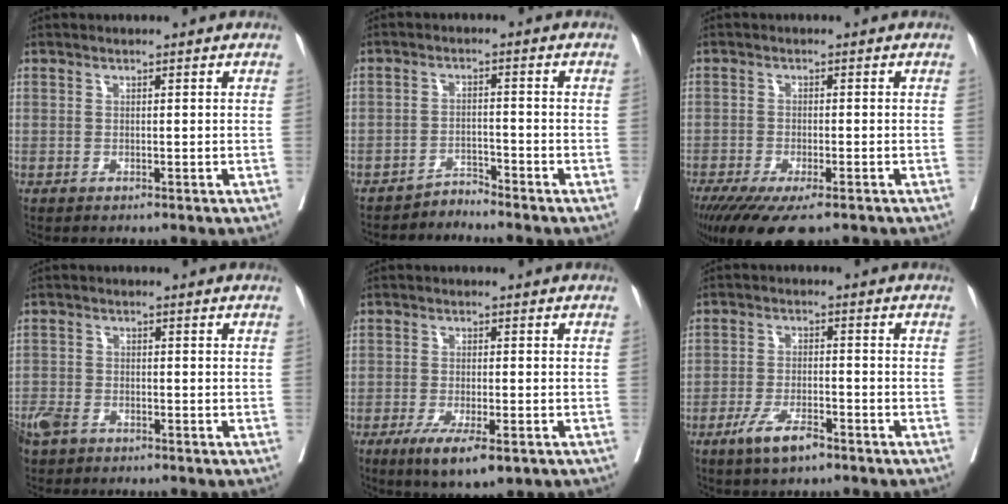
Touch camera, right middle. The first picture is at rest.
{"total": 2.5, "force": [-2.4, -0.3, -0.6], "torque": [0.018, -0.010, -0.040]}
{"total": 11.3, "force": [-8.3, 2.8, 7.2], "torque": [-0.113, -0.020, -0.130]}
{"total": 4.9, "force": [-3.6, 2.5, 2.0], "torque": [-0.042, -0.002, -0.069]}
{"total": 7.2, "force": [-4.1, 1.8, 5.7], "torque": [-0.091, -0.015, -0.062]}
{"total": 5.8, "force": [-3.9, 1.5, 4.1], "torque": [-0.083, -0.005, -0.068]}